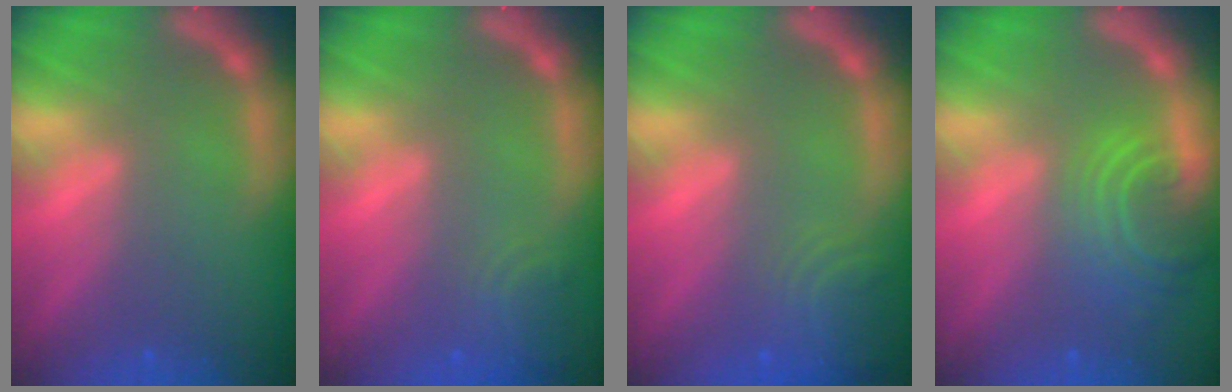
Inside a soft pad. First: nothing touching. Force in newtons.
{"total": 2.9}
{"total": 4.5}
{"total": 6.1}